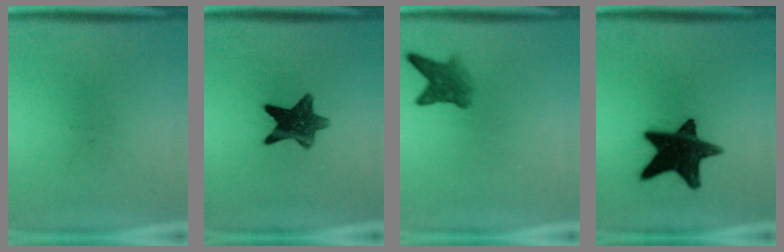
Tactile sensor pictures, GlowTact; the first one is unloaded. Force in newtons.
{"total": 10.2}
{"total": 4.0}
{"total": 17.6}